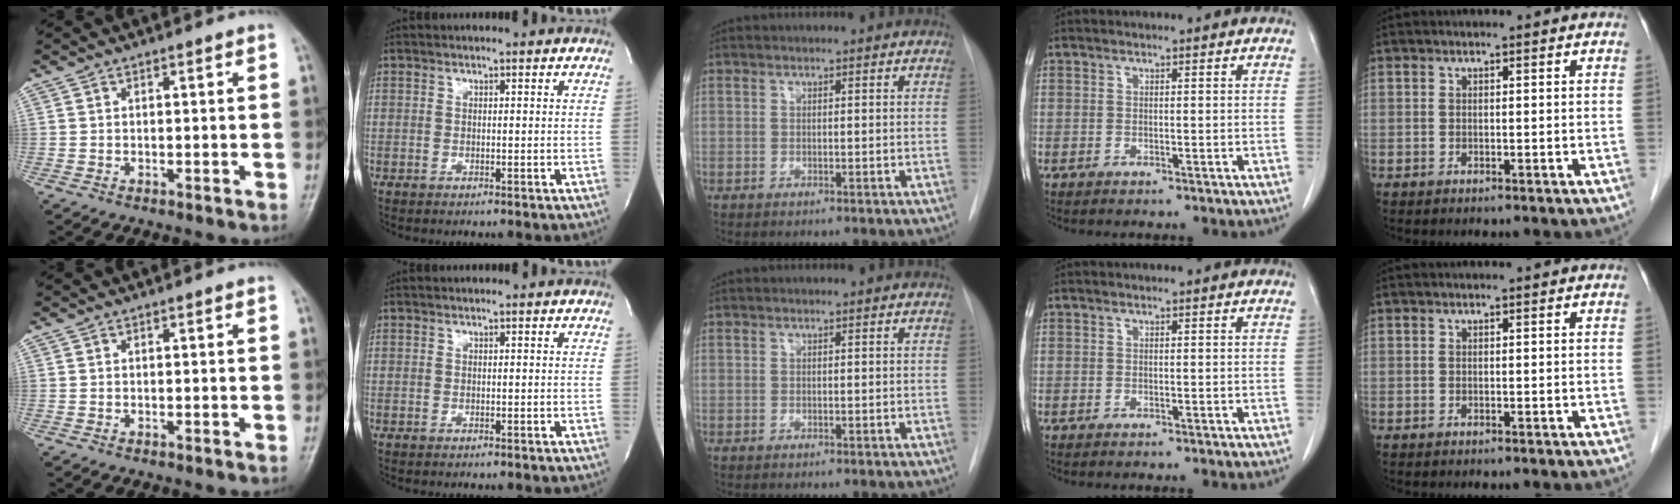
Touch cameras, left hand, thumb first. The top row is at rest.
{}